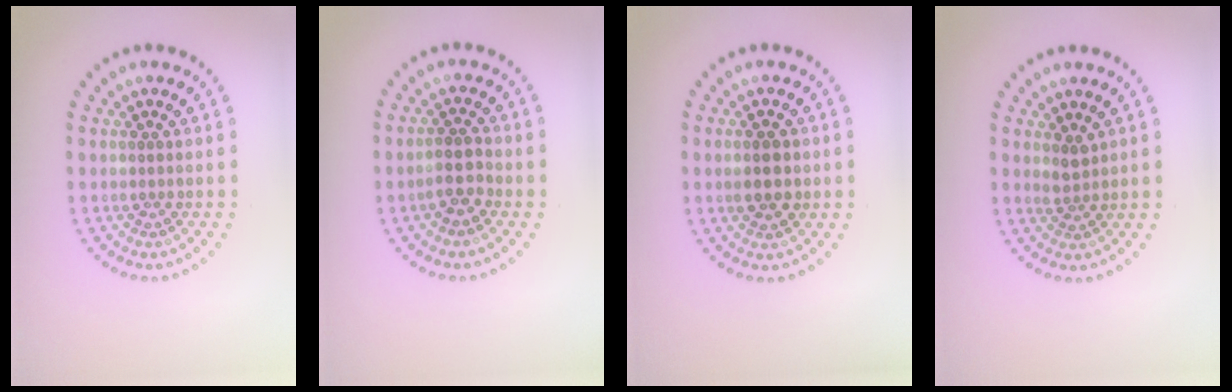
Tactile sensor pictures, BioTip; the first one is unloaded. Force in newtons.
{"total": 2.1, "press": 2.0, "slide": 0.8}
{"total": 2.4, "press": 2.4, "slide": 0.1}
{"total": 1.4, "press": 1.1, "slide": 0.9}